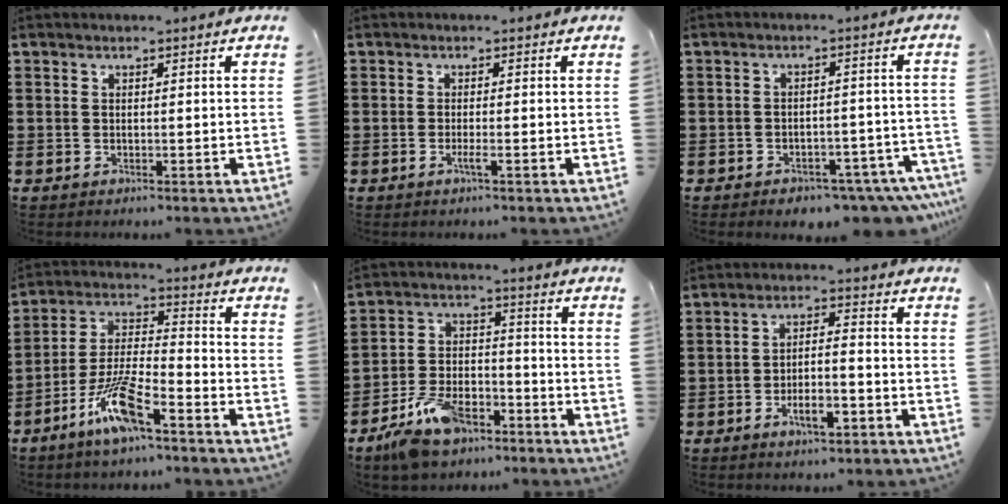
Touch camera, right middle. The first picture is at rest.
{"total": 1.3, "force": [-0.6, 0.0, 1.1], "torque": [-0.019, -0.001, -0.011]}
{"total": 3.8, "force": [-3.5, 1.0, 1.0], "torque": [-0.015, 0.011, -0.068]}
{"total": 9.3, "force": [-6.1, 1.5, 6.8], "torque": [-0.162, -0.009, -0.120]}
{"total": 9.1, "force": [-6.9, 3.9, 4.4], "torque": [-0.096, 0.016, -0.133]}
{"total": 5.1, "force": [-2.9, 1.5, 3.9], "torque": [-0.071, 0.005, -0.055]}